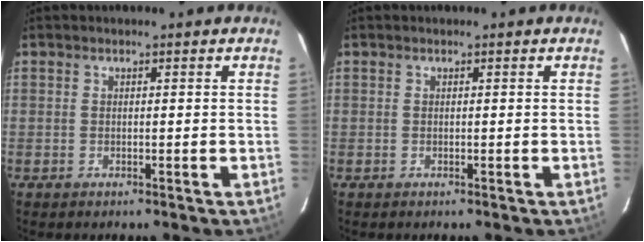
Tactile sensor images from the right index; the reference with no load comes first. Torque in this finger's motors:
{"motor_torque": [0.45, 0.08, 0.04, 0.01]}